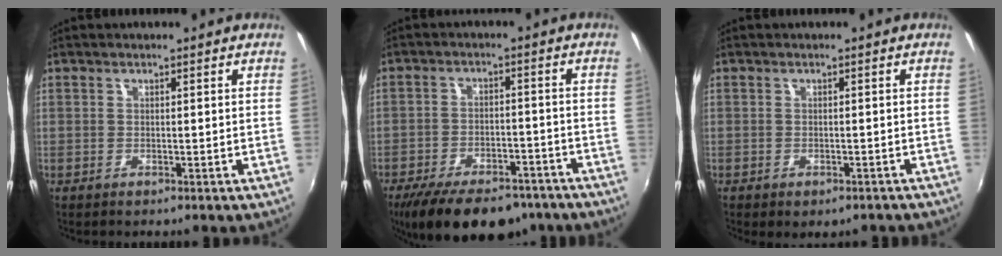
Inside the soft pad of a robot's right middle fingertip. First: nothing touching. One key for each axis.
{"total": 18.4, "fx": -13.9, "fy": 7.7, "fz": 9.4, "tx": -0.188, "ty": -0.022, "tz": -0.197}
{"total": 3.7, "fx": -2.6, "fy": 1.8, "fz": 1.9, "tx": -0.037, "ty": -0.020, "tz": -0.031}